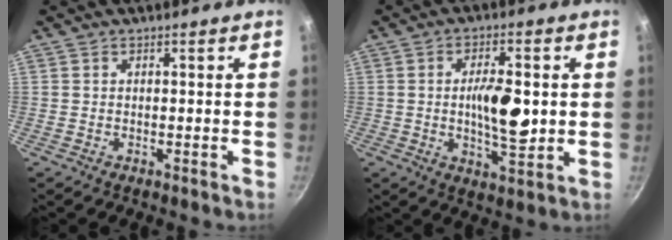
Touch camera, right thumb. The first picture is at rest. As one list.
[{"total": 10.0, "force": [0.3, 4.0, 9.1], "torque": [-0.140, -0.005, 0.006]}]